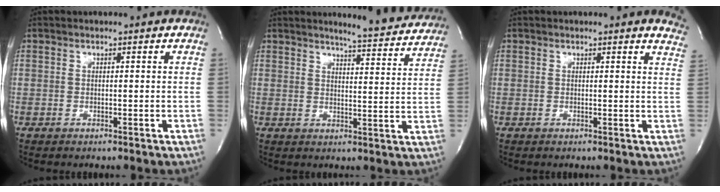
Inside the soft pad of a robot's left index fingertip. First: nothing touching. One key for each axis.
{"total": 10.4, "fx": 10.0, "fy": 0.8, "fz": 2.7, "tx": -0.033, "ty": -0.024, "tz": 0.109}
{"total": 5.0, "fx": 4.7, "fy": 1.0, "fz": 1.5, "tx": -0.002, "ty": -0.015, "tz": 0.021}